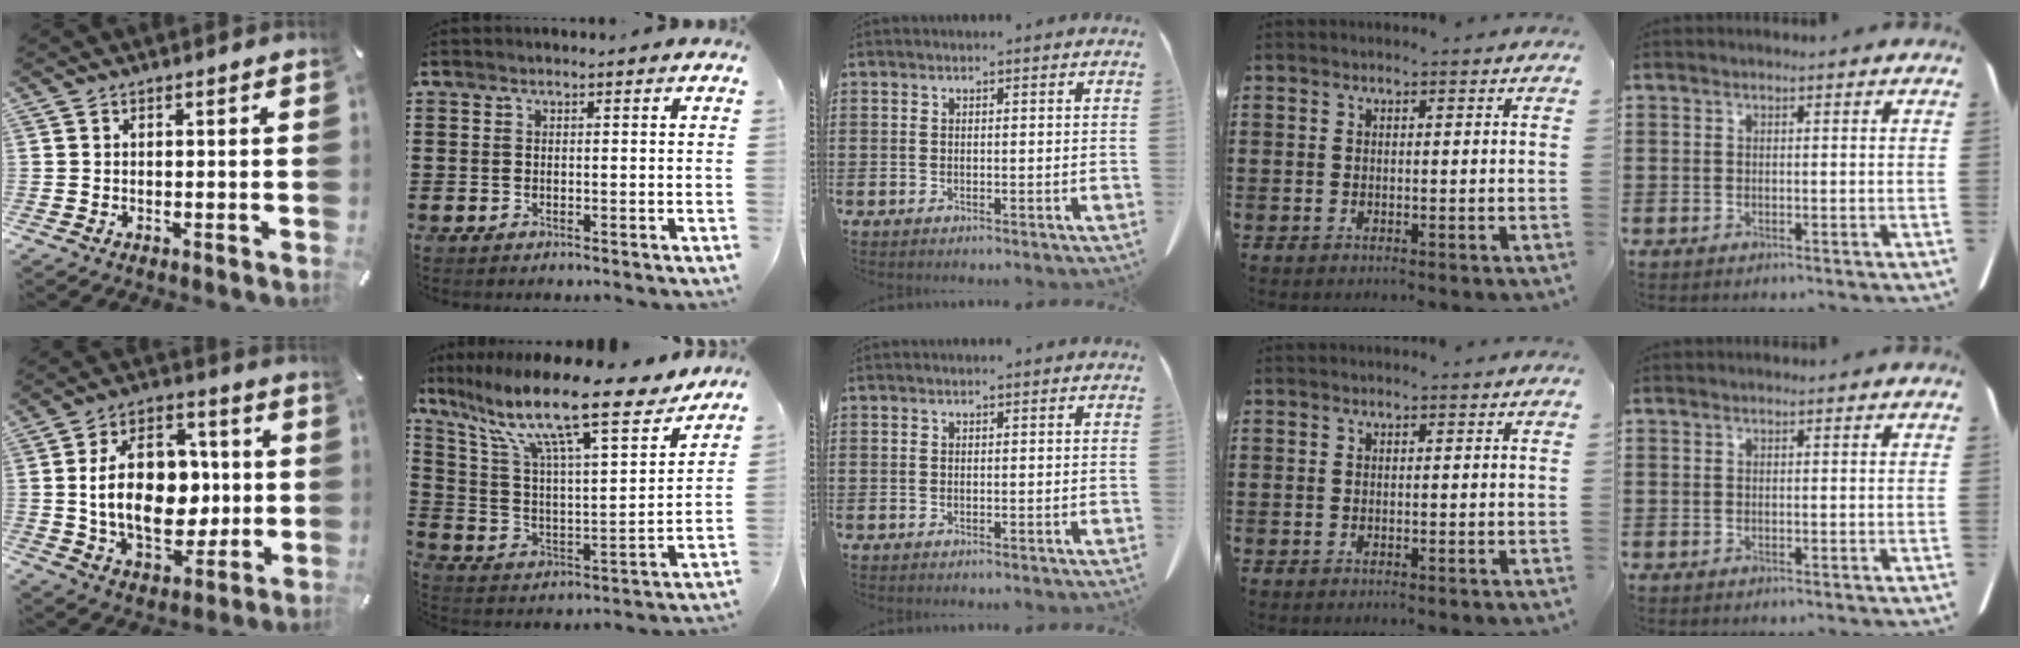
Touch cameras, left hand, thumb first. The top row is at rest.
{"thumb": {"total": 18.9, "force": [0.1, 12.8, 13.9], "torque": [-0.249, 0.008, 0.003]}, "index": {"total": 15.2, "force": [11.5, 1.7, 9.8], "torque": [-0.211, -0.070, 0.187]}}